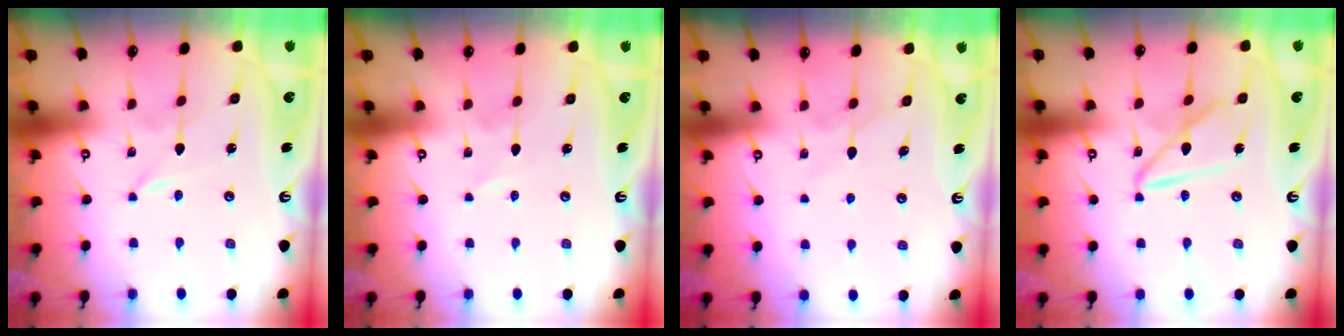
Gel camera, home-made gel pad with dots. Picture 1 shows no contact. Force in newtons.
{"total": 0.0}
{"total": 6.3, "press": 6.3, "slide": 0.9}
{"total": 11.7, "press": 11.7, "slide": 1.0}